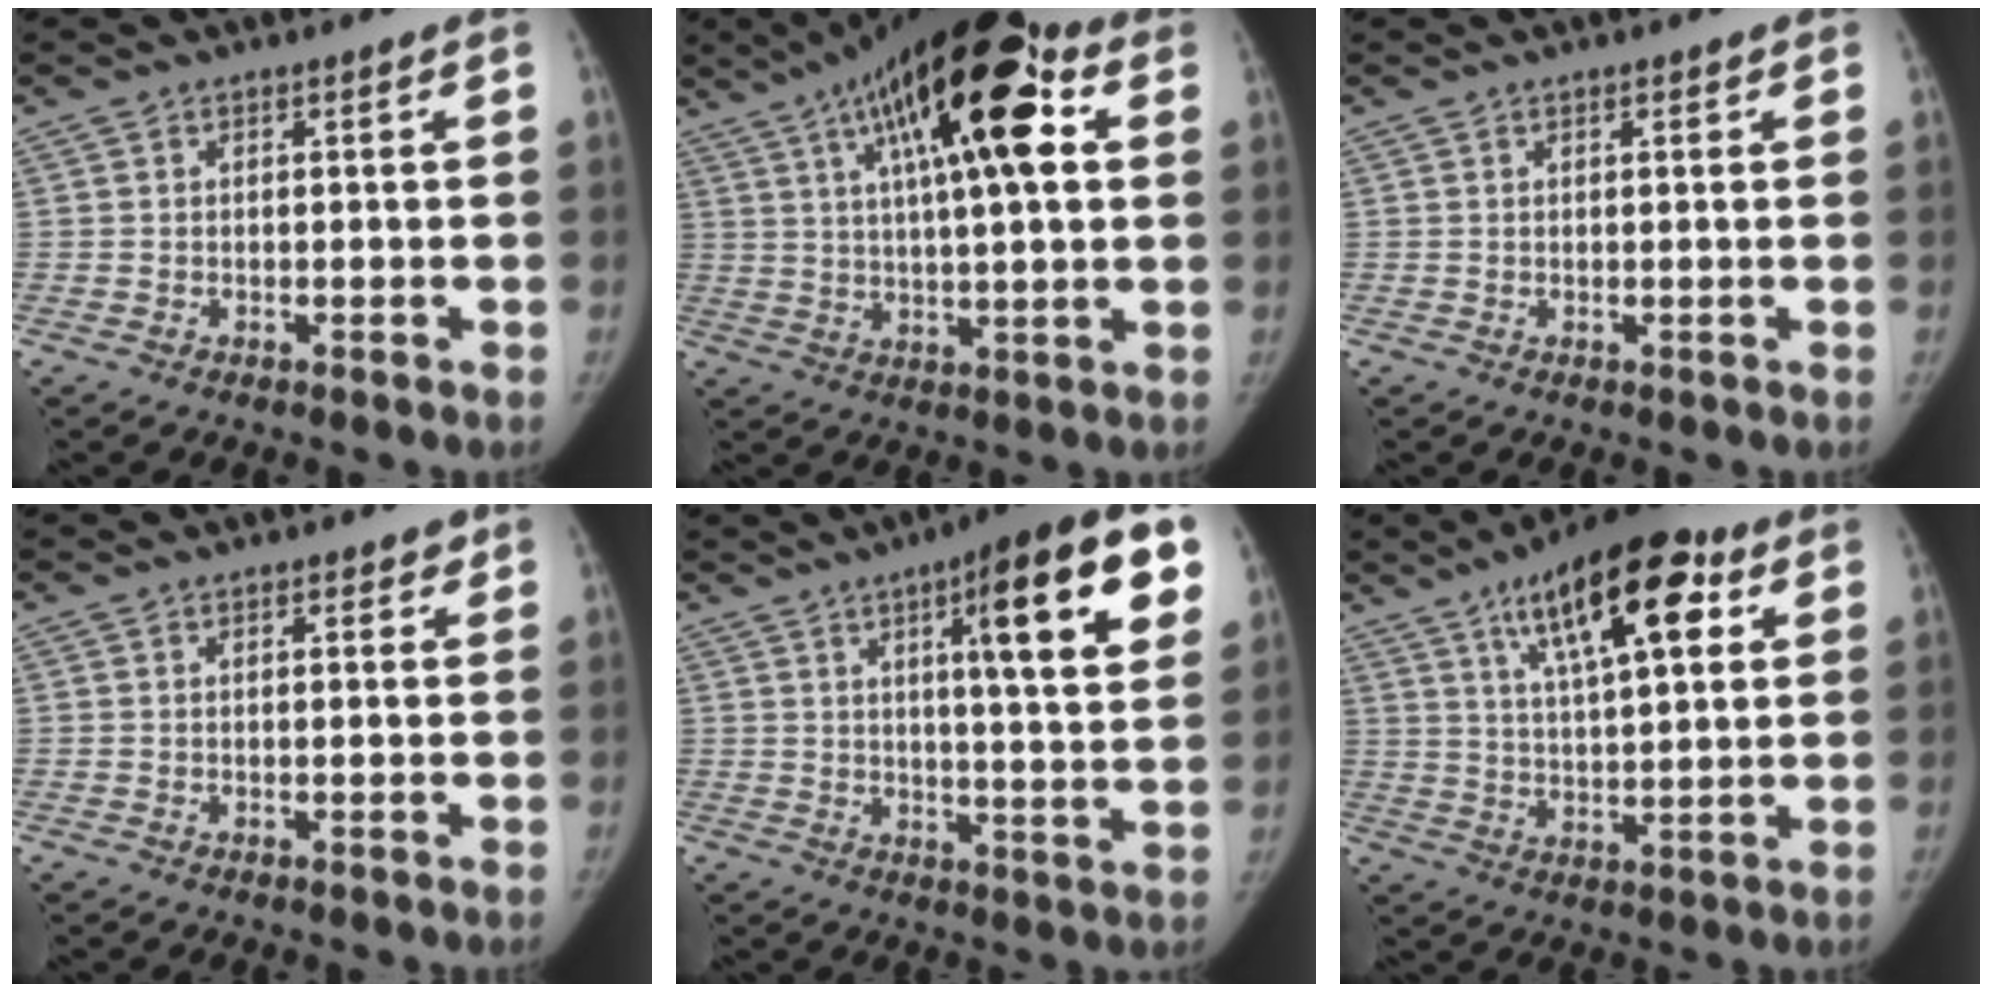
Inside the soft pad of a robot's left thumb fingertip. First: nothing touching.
{"total": 22.3, "force": [8.1, 7.2, 19.5], "torque": [-0.299, 0.014, 0.118]}
{"total": 0.7, "force": [0.4, 0.3, 0.5], "torque": [-0.002, 0.001, 0.006]}
{"total": 1.9, "force": [1.2, 1.0, 1.1], "torque": [0.000, -0.002, 0.013]}
{"total": 18.9, "force": [7.9, 3.7, 16.8], "torque": [-0.205, -0.019, 0.104]}
{"total": 18.1, "force": [8.4, 6.8, 14.6], "torque": [-0.191, -0.015, 0.132]}